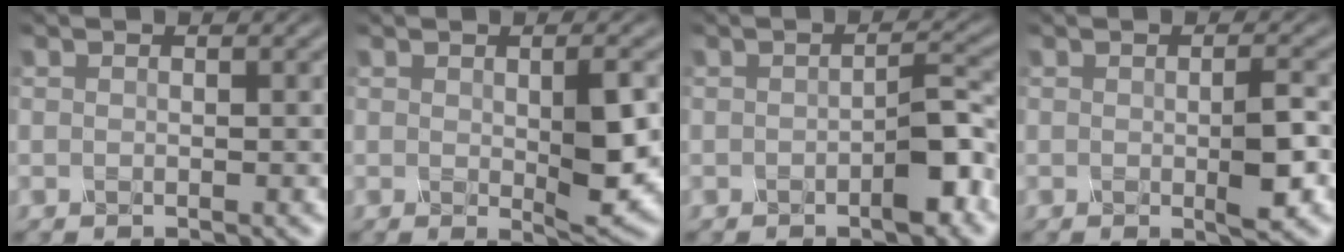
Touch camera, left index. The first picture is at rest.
{"total": 3.5, "force": [0.0, 0.6, 3.4], "torque": [-0.061, -0.004, 0.001]}
{"total": 3.0, "force": [-1.4, 0.6, 2.6], "torque": [-0.044, 0.009, -0.026]}
{"total": 2.7, "force": [-0.4, 0.4, 2.6], "torque": [-0.051, -0.002, -0.007]}